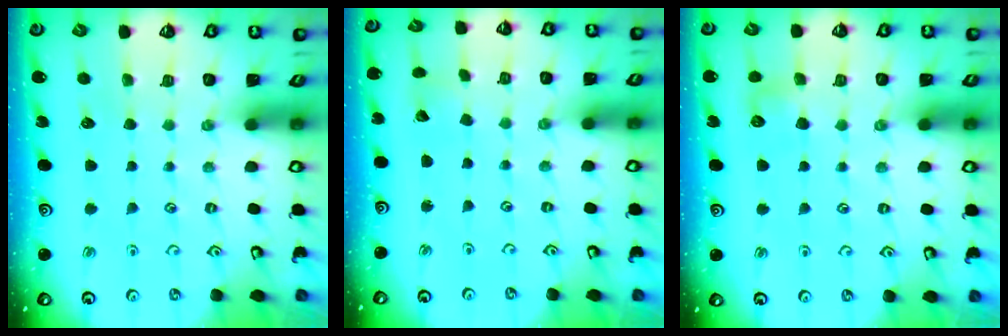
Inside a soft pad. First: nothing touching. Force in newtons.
{"total": 2.3, "press": 2.3, "slide": 0.1}
{"total": 5.3, "press": 5.3, "slide": 0.6}